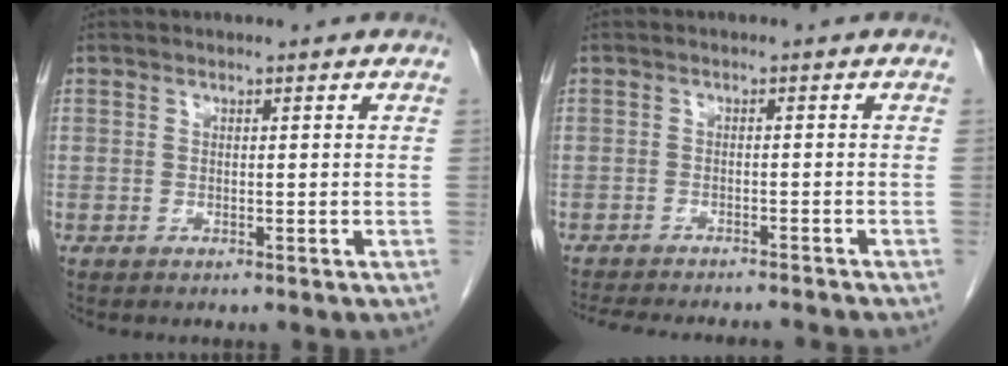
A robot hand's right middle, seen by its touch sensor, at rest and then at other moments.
{"total": 12.3, "force": [-11.5, 1.0, 4.4], "torque": [-0.061, -0.007, -0.153]}